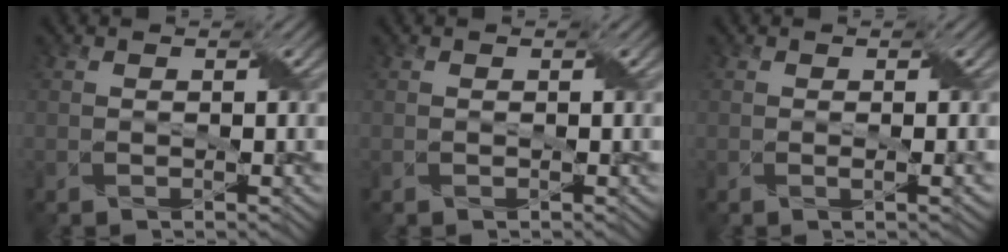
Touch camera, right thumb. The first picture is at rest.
{"total": 0.0}
{"total": 1.2, "force": [0.0, 0.1, 1.2], "torque": [-0.023, 0.003, -0.002]}